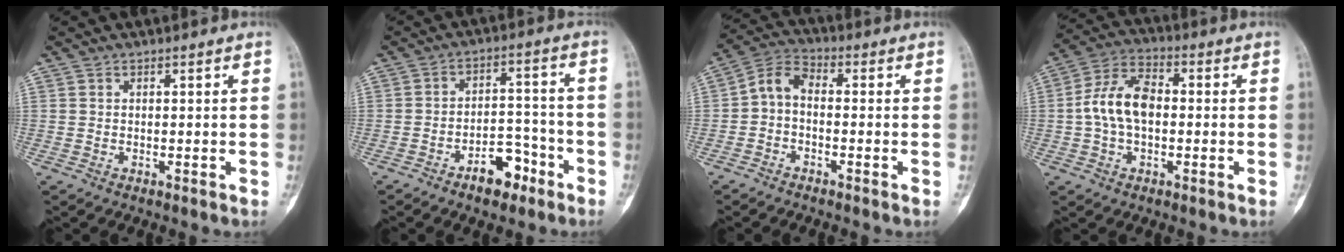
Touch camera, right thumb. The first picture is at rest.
{"total": 7.9, "force": [-4.8, 4.2, 4.6], "torque": [-0.052, 0.049, -0.073]}
{"total": 5.6, "force": [-0.9, 3.4, 4.3], "torque": [-0.079, 0.027, -0.033]}
{"total": 10.3, "force": [-0.3, 6.3, 8.2], "torque": [-0.155, 0.029, -0.014]}